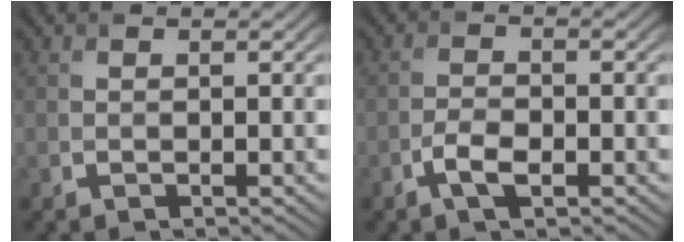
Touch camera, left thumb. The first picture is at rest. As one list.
[{"total": 3.3, "force": [-1.7, 1.4, 2.4], "torque": [-0.051, 0.000, -0.038]}]